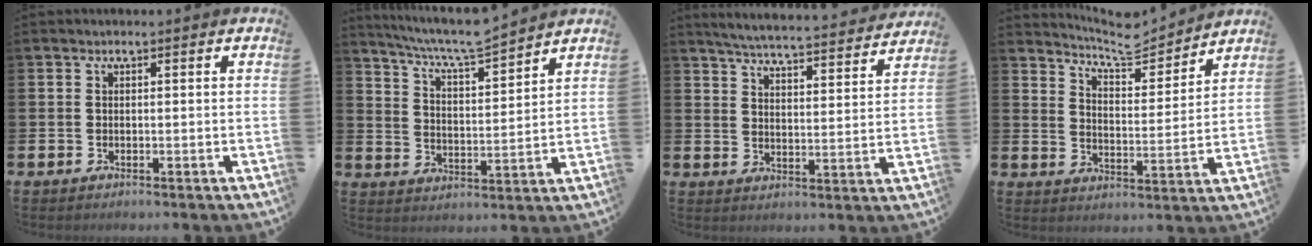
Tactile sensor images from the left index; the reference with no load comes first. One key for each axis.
{"total": 7.4, "fx": 7.0, "fy": 0.3, "fz": 2.3, "tx": -0.074, "ty": -0.044, "tz": 0.123}
{"total": 5.6, "fx": 5.4, "fy": 0.2, "fz": 1.3, "tx": -0.045, "ty": -0.044, "tz": 0.092}
{"total": 6.7, "fx": 6.4, "fy": 1.4, "fz": 1.4, "tx": -0.045, "ty": -0.049, "tz": 0.107}